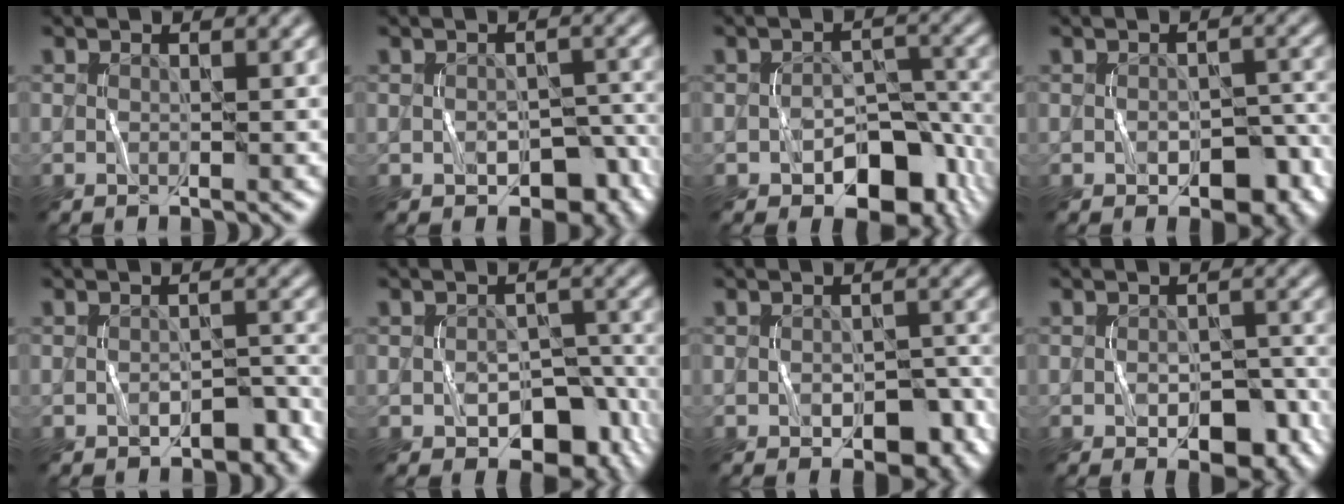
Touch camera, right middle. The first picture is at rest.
{"total": 6.1, "force": [-3.0, 4.0, 3.5], "torque": [-0.039, -0.009, -0.033]}
{"total": 7.3, "force": [-3.7, 4.6, 4.4], "torque": [-0.051, 0.002, -0.053]}
{"total": 4.8, "force": [-2.2, 3.0, 3.1], "torque": [-0.039, 0.001, -0.025]}
{"total": 2.7, "force": [-1.6, 1.5, 1.5], "torque": [-0.019, 0.002, -0.016]}
{"total": 6.8, "force": [-3.1, 4.5, 4.0], "torque": [-0.046, -0.004, -0.040]}
{"total": 4.4, "force": [-1.9, 2.7, 2.9], "torque": [-0.038, -0.002, -0.021]}
{"total": 4.5, "force": [-2.0, 2.6, 3.0], "torque": [-0.038, -0.002, -0.024]}